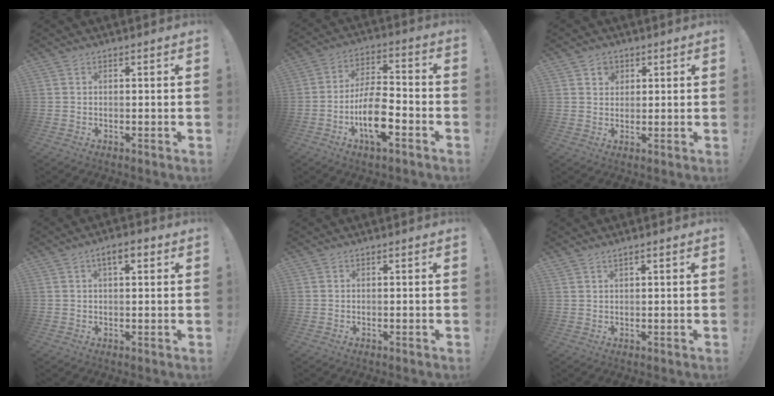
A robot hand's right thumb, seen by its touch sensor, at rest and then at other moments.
{"total": 14.1, "force": [-5.7, 5.8, 11.5], "torque": [-0.216, 0.020, -0.099]}
{"total": 3.2, "force": [1.6, 2.7, 0.7], "torque": [0.000, -0.008, 0.026]}
{"total": 4.8, "force": [2.0, 1.8, 4.0], "torque": [-0.058, 0.000, 0.028]}
{"total": 0.0}
{"total": 1.7, "force": [1.2, 0.2, 1.1], "torque": [-0.024, -0.002, 0.022]}